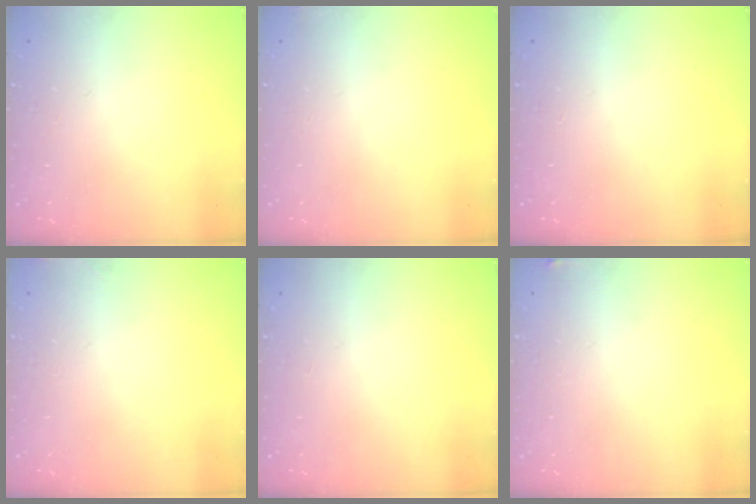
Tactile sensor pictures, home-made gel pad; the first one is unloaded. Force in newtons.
{"total": 2.8, "press": 2.6, "slide": 0.9}
{"total": 0.0}
{"total": 3.9, "press": 3.8, "slide": 0.6}
{"total": 0.0}
{"total": 3.4, "press": 3.3, "slide": 0.5}